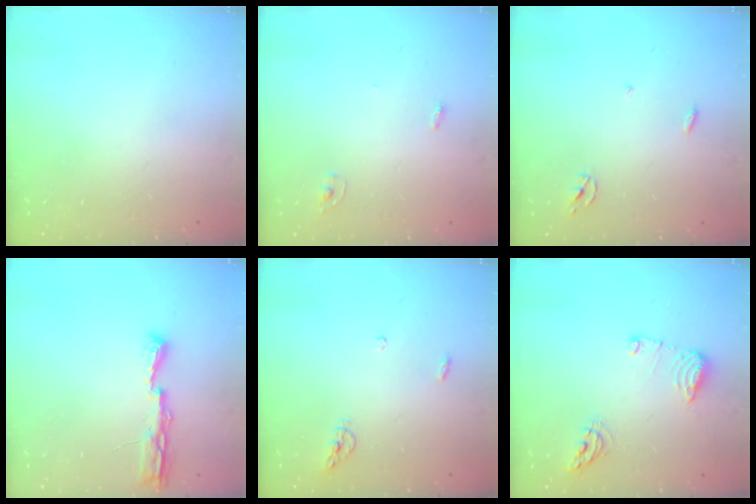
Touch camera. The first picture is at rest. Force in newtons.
{"total": 2.4, "press": 2.4, "slide": 0.2}
{"total": 2.3, "press": 2.3, "slide": 0.2}
{"total": 7.1, "press": 7.1, "slide": 0.8}
{"total": 5.4, "press": 5.4, "slide": 0.5}
{"total": 9.0, "press": 8.9, "slide": 0.9}